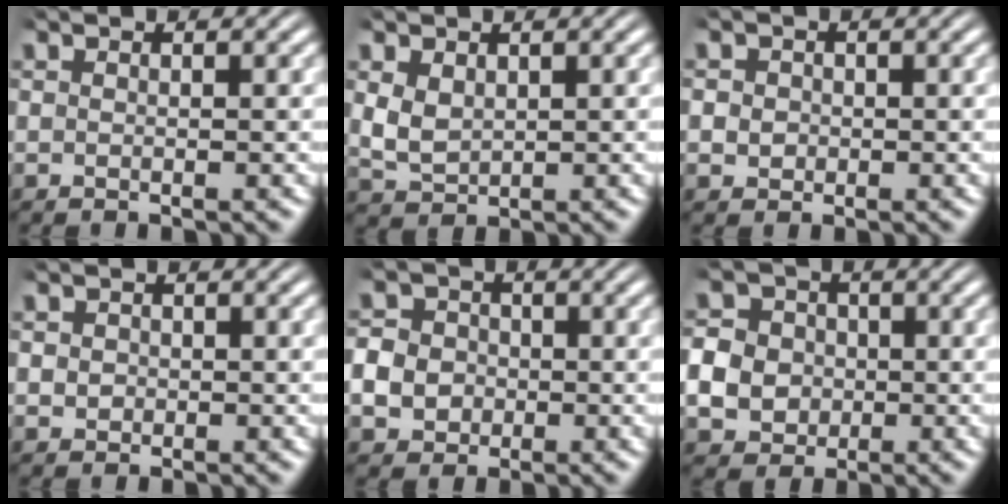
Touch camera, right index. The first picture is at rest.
{"total": 3.4, "force": [0.3, 3.0, 1.7], "torque": [-0.057, -0.019, 0.021]}
{"total": 2.4, "force": [-0.2, 2.3, 0.6], "torque": [-0.021, -0.008, -0.002]}
{"total": 1.6, "force": [-0.1, 1.5, 0.4], "torque": [-0.016, -0.009, 0.001]}
{"total": 6.2, "force": [-0.8, 5.8, 2.2], "torque": [-0.049, -0.017, -0.014]}
{"total": 8.4, "force": [-0.7, 7.7, 3.2], "torque": [-0.075, -0.023, -0.015]}